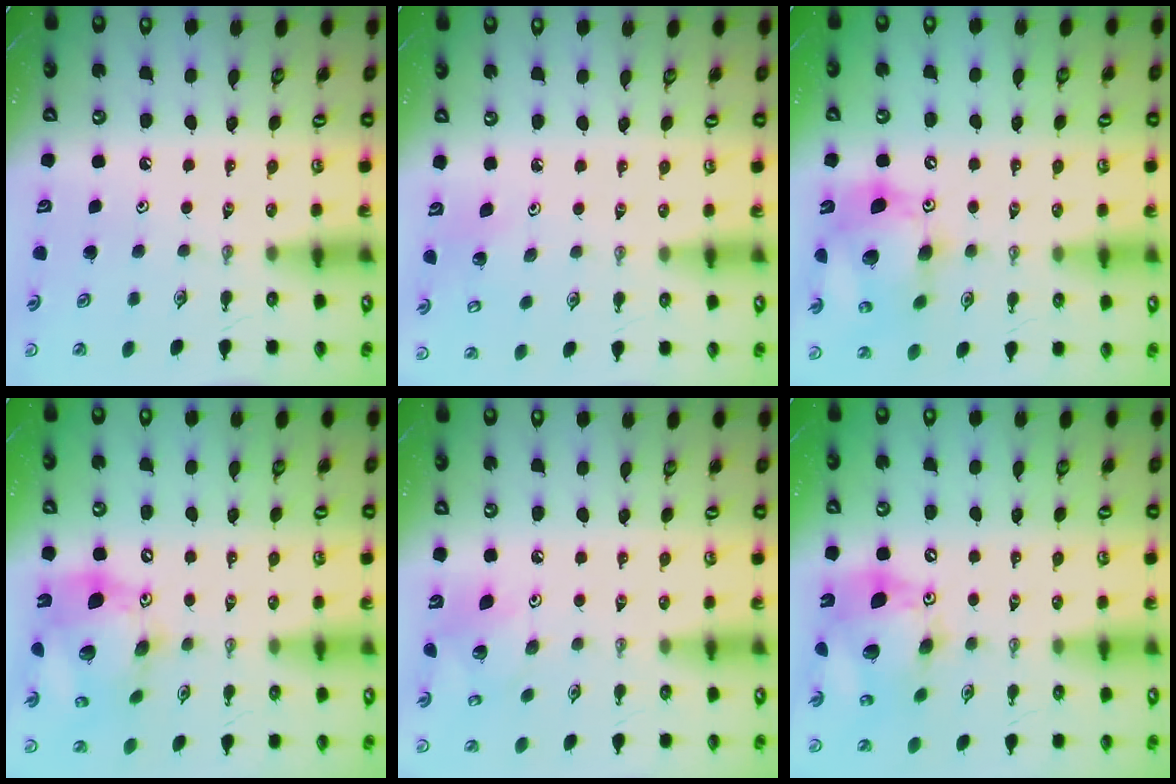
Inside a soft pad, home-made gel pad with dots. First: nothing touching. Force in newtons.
{"total": 3.4, "press": 3.4, "slide": 0.3}
{"total": 15.9, "press": 15.7, "slide": 2.5}
{"total": 19.3, "press": 19.0, "slide": 2.9}
{"total": 7.8, "press": 7.7, "slide": 0.5}
{"total": 16.8, "press": 16.5, "slide": 3.0}